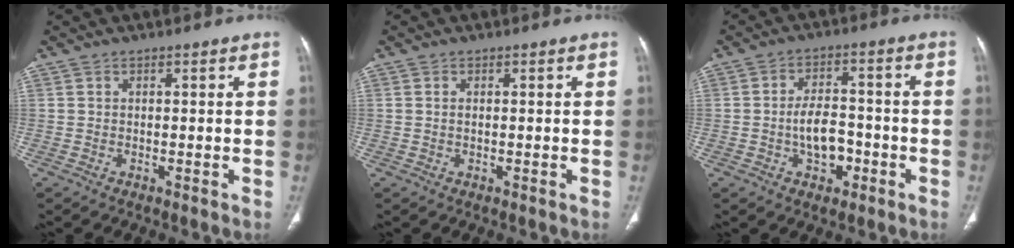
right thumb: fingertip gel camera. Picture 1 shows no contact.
{"total": 0.6, "force": [0.1, 0.3, 0.6], "torque": [-0.014, 0.003, 0.003]}
{"total": 7.0, "force": [-2.2, 4.5, 4.9], "torque": [-0.062, 0.027, -0.035]}